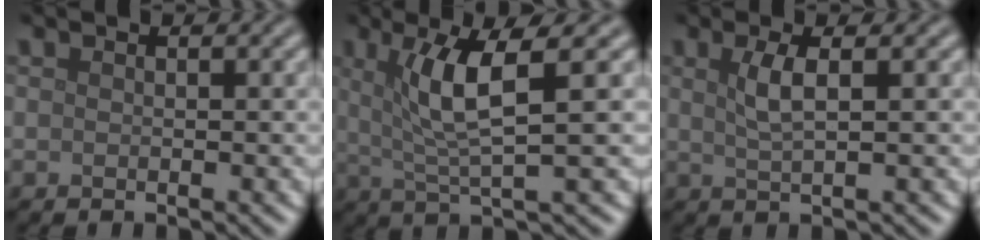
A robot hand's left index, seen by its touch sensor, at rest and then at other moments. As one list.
[{"total": 5.4, "force": [1.6, 0.9, 5.1], "torque": [-0.094, 0.003, 0.034]}, {"total": 2.6, "force": [0.8, 0.7, 2.4], "torque": [-0.043, 0.000, 0.013]}]